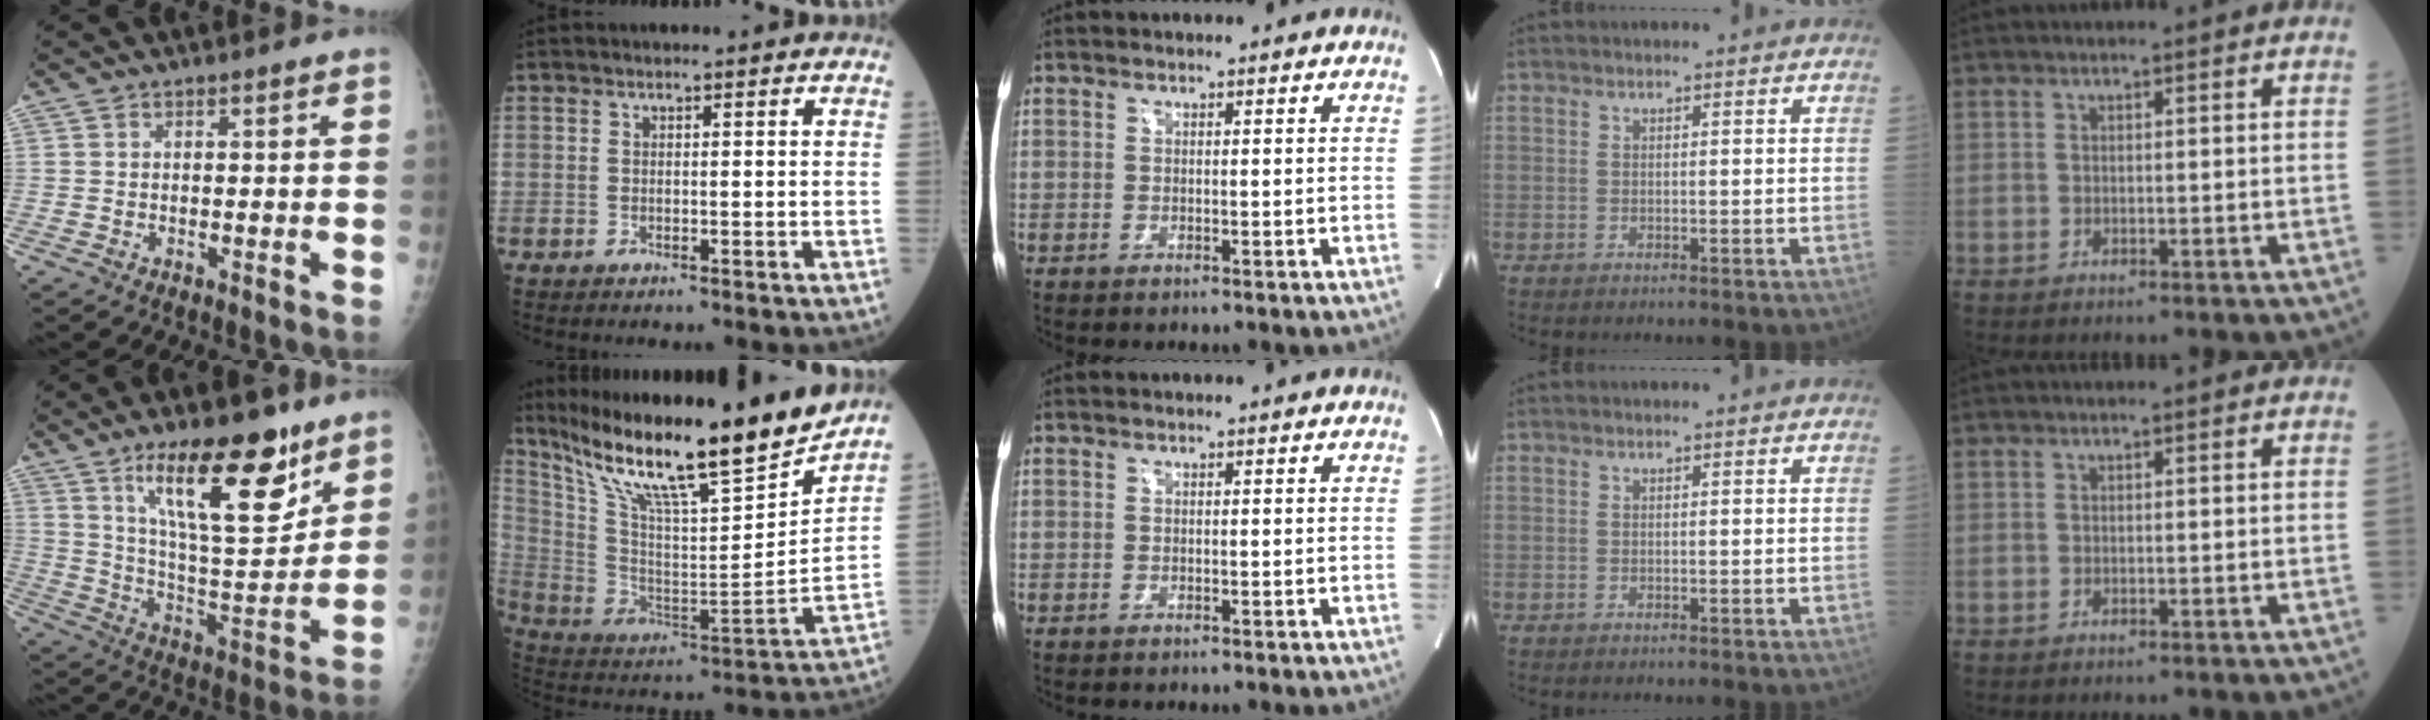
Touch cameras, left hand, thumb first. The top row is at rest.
{"thumb": {"total": 20.3, "force": [12.3, 6.8, 14.7], "torque": [-0.191, -0.076, 0.211]}, "index": {"total": 23.9, "force": [19.3, 1.2, 13.9], "torque": [-0.249, -0.024, 0.325]}}